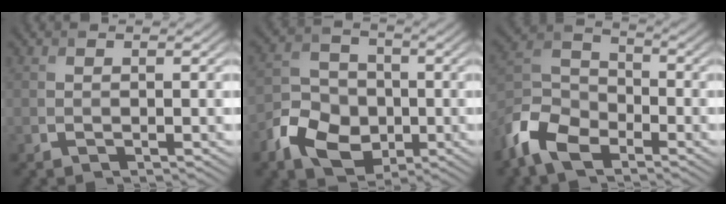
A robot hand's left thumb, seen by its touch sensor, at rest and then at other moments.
{"total": 8.5, "force": [-3.5, 6.4, 4.5], "torque": [-0.098, -0.013, -0.078]}
{"total": 9.2, "force": [-6.2, 4.8, 4.8], "torque": [-0.117, -0.012, -0.146]}